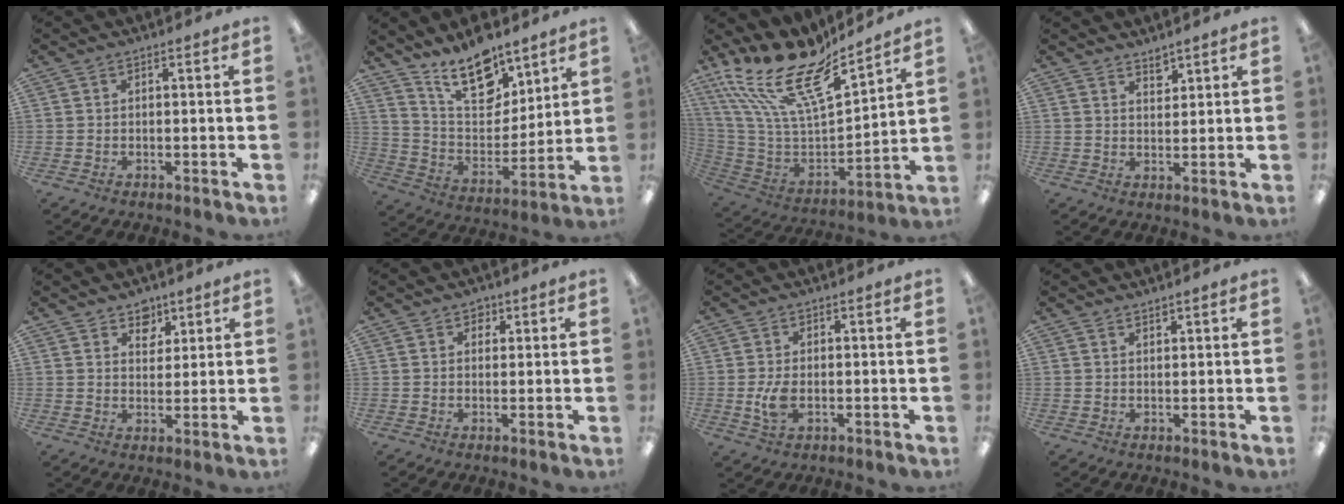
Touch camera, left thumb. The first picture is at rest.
{"total": 16.5, "force": [12.5, 7.4, 7.8], "torque": [-0.135, -0.075, 0.224]}
{"total": 21.3, "force": [15.7, 7.2, 12.5], "torque": [-0.240, -0.119, 0.269]}
{"total": 3.2, "force": [2.9, 1.2, 0.5], "torque": [0.002, -0.022, 0.053]}
{"total": 5.5, "force": [4.0, 3.6, 0.9], "torque": [-0.003, -0.020, 0.071]}
{"total": 2.2, "force": [1.4, 1.6, 0.5], "torque": [0.004, -0.002, 0.021]}
{"total": 5.2, "force": [-0.6, 3.0, 4.2], "torque": [-0.084, -0.005, -0.013]}
{"total": 1.3, "force": [1.2, 0.3, 0.0], "torque": [0.000, -0.002, 0.024]}